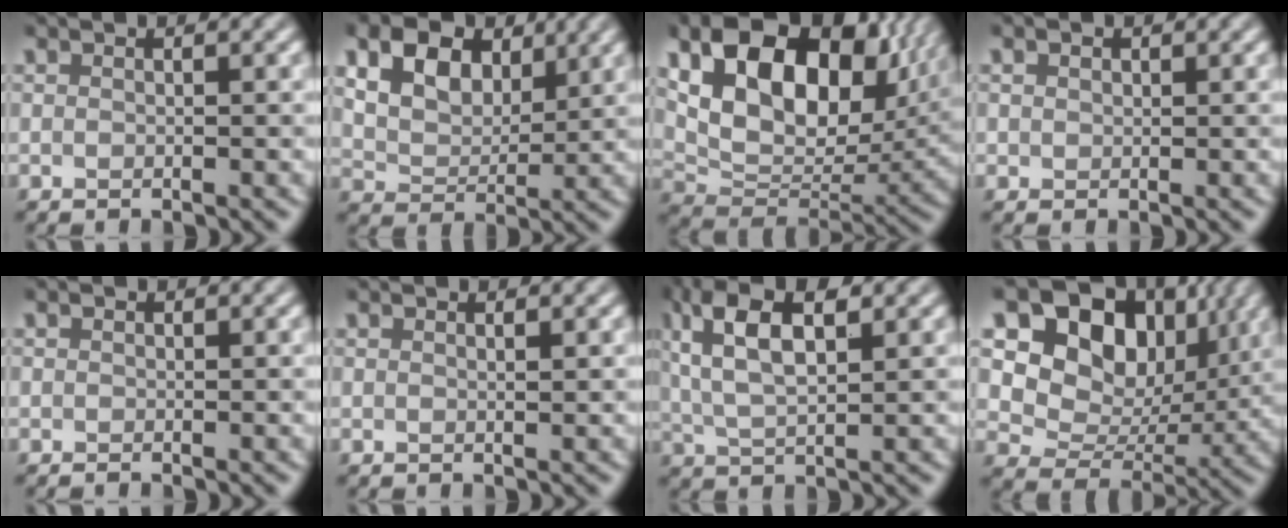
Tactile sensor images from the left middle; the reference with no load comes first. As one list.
[{"total": 8.3, "force": [4.0, 5.5, 4.9], "torque": [-0.110, 0.021, 0.065]}, {"total": 14.3, "force": [5.7, 8.9, 9.6], "torque": [-0.166, 0.011, 0.106]}, {"total": 1.0, "force": [0.4, 0.9, 0.2], "torque": [0.000, -0.001, 0.004]}, {"total": 0.0}, {"total": 0.6, "force": [0.4, 0.1, 0.4], "torque": [-0.001, 0.000, 0.006]}, {"total": 7.5, "force": [3.2, 2.9, 6.1], "torque": [-0.122, 0.018, 0.059]}, {"total": 12.0, "force": [5.0, 8.5, 6.8], "torque": [-0.120, 0.009, 0.079]}]